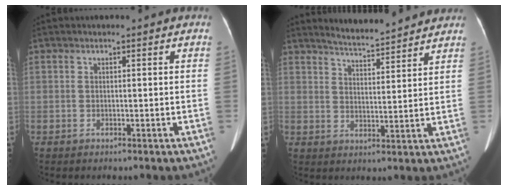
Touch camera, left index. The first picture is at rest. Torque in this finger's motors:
{"motor_torque": [-0.39, -0.32, -0.05, 0.03]}